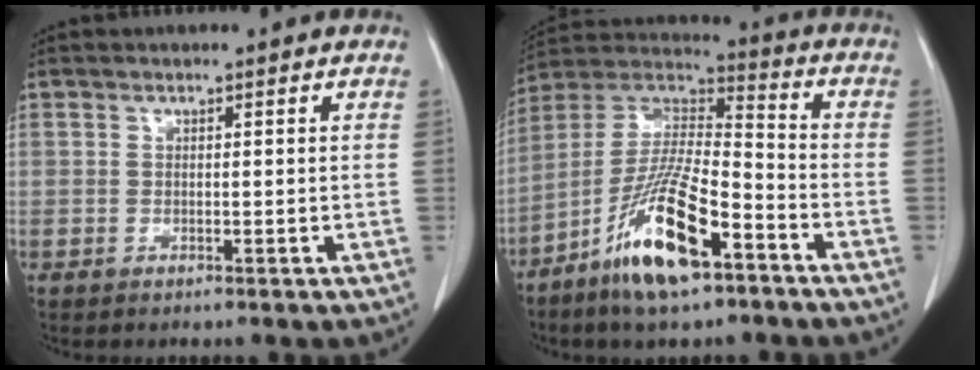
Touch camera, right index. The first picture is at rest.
{"total": 16.1, "force": [-8.8, 3.5, 13.0], "torque": [-0.261, -0.013, -0.157]}